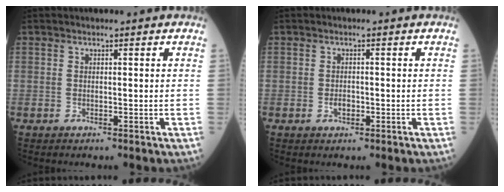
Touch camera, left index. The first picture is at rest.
{"total": 1.3, "force": [-0.5, 0.8, 0.9], "torque": [-0.017, 0.002, -0.006]}